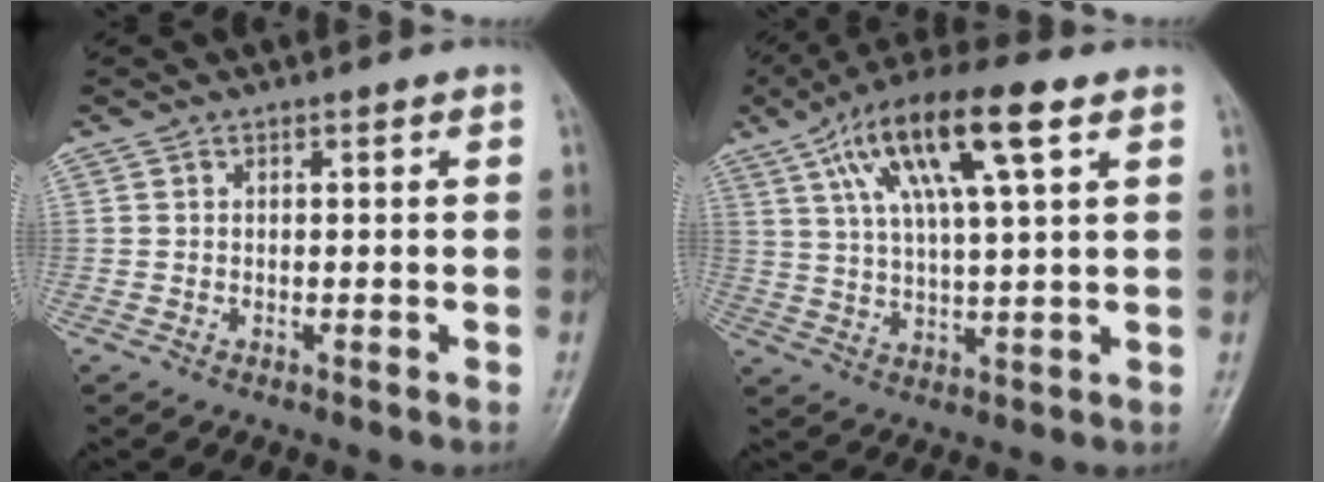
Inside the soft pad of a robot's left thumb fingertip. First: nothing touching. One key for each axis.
{"total": 15.9, "fx": 7.1, "fy": 4.0, "fz": 13.7, "tx": -0.251, "ty": 0.005, "tz": 0.123}